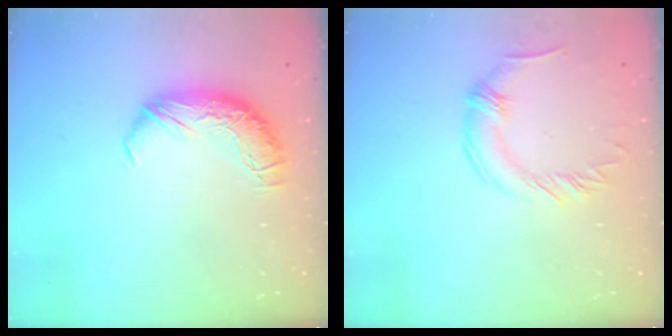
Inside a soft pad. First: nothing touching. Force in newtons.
{"total": 0.0}